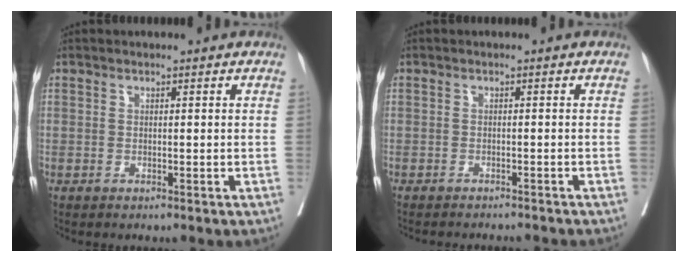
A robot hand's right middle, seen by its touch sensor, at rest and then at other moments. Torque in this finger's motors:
{"motor_torque": [0.09, -0.33, 0.06, 0.02]}